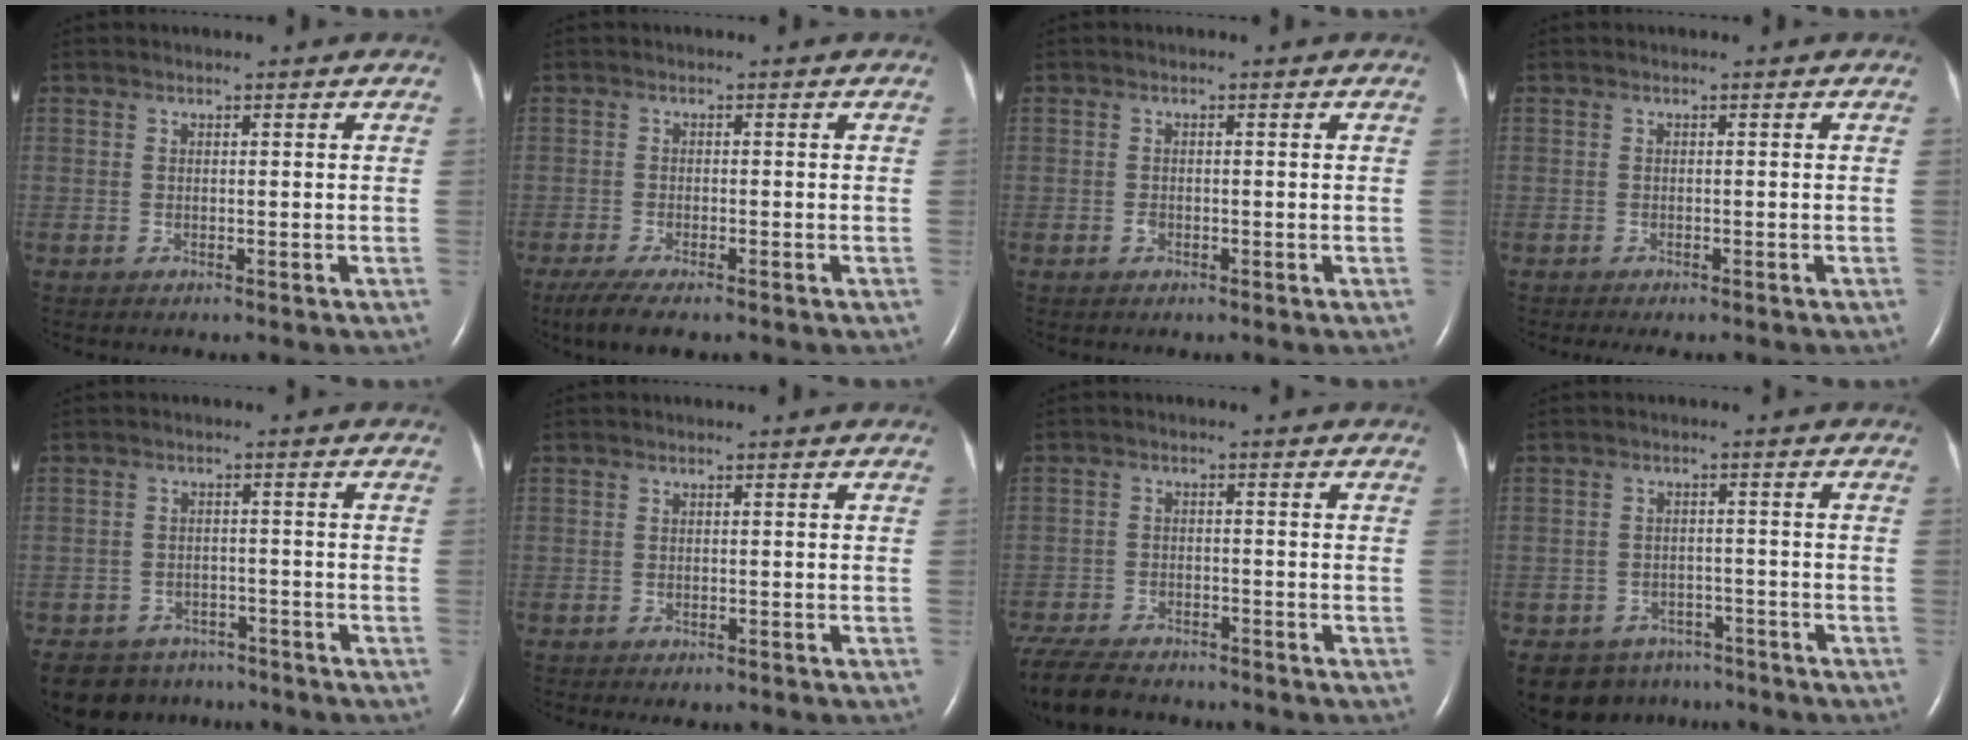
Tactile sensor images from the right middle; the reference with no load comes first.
{"total": 6.1, "force": [-4.4, 1.5, 4.0], "torque": [-0.075, -0.017, -0.069]}
{"total": 0.7, "force": [-0.3, 0.5, 0.4], "torque": [-0.010, 0.001, -0.006]}
{"total": 3.1, "force": [-2.6, 0.9, 1.4], "torque": [-0.014, -0.006, -0.030]}
{"total": 9.7, "force": [-8.0, 5.3, 1.4], "torque": [-0.032, 0.004, -0.104]}
{"total": 2.1, "force": [-1.8, 0.8, 0.8], "torque": [-0.010, -0.004, -0.017]}
{"total": 11.7, "force": [-10.0, 3.6, 4.8], "torque": [-0.108, -0.018, -0.158]}
{"total": 8.2, "force": [-6.5, 5.1, 0.8], "torque": [-0.017, 0.011, -0.085]}